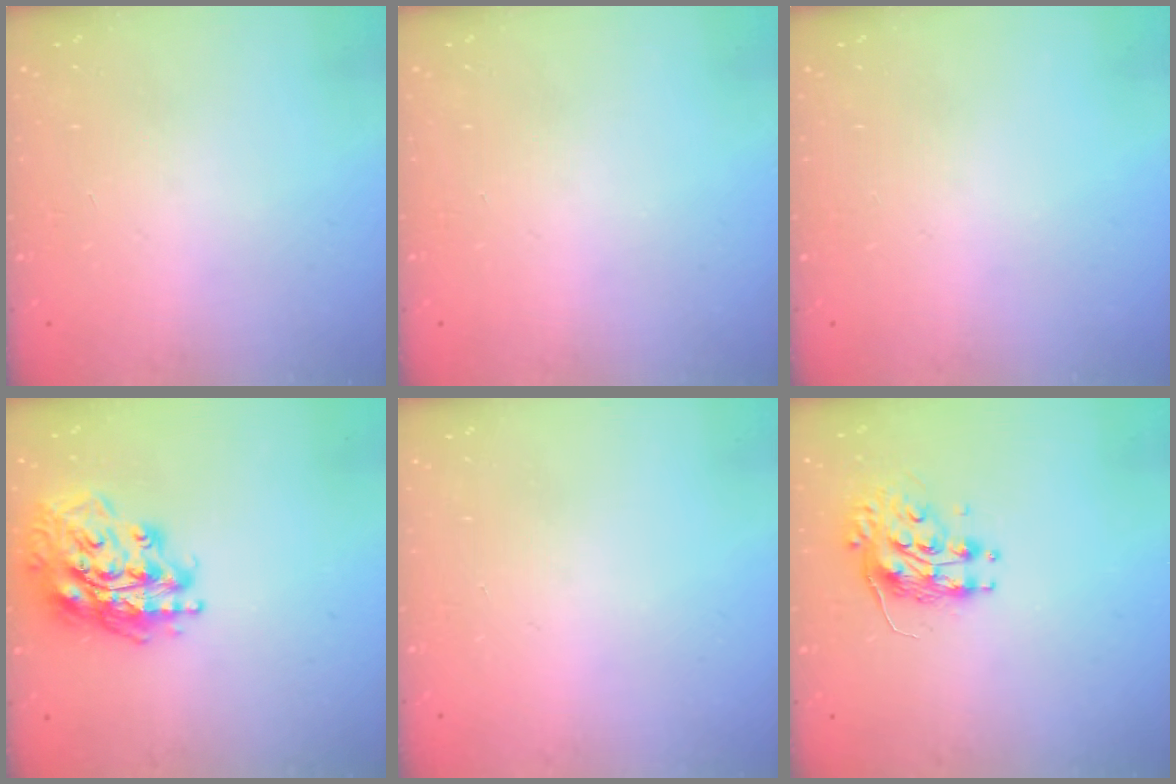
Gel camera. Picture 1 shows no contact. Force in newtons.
{"total": 0.6, "press": 0.0, "slide": 0.6}
{"total": 0.0}
{"total": 18.0, "press": 17.9, "slide": 2.1}
{"total": 0.0}
{"total": 8.2, "press": 8.2, "slide": 0.3}